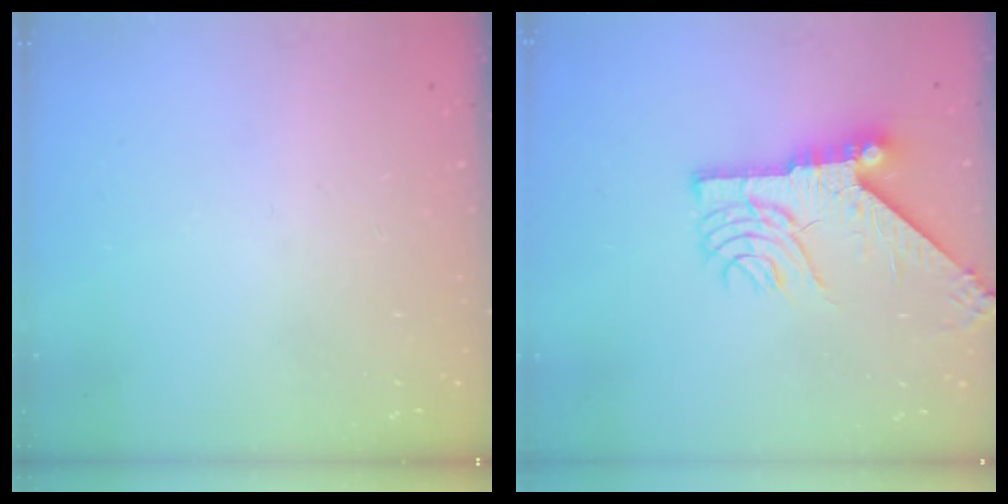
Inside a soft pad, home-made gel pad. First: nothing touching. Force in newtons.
{"total": 12.1, "press": 12.0, "slide": 1.6}